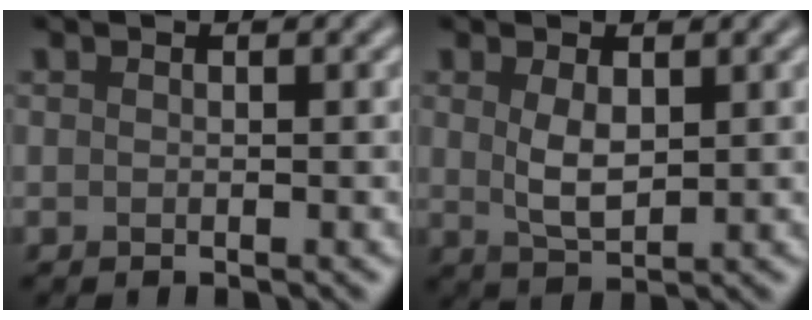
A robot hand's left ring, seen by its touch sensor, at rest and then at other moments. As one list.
[{"total": 2.9, "force": [0.7, 1.4, 2.4], "torque": [-0.054, -0.004, 0.018]}]